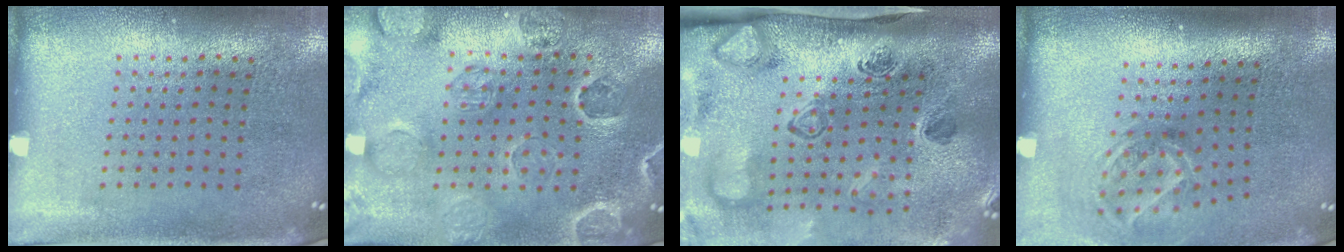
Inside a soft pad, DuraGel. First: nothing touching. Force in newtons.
{"total": 2.6, "press": 2.5, "slide": 0.6}
{"total": 4.6, "press": 3.1, "slide": 3.3}
{"total": 1.9, "press": 1.3, "slide": 1.4}